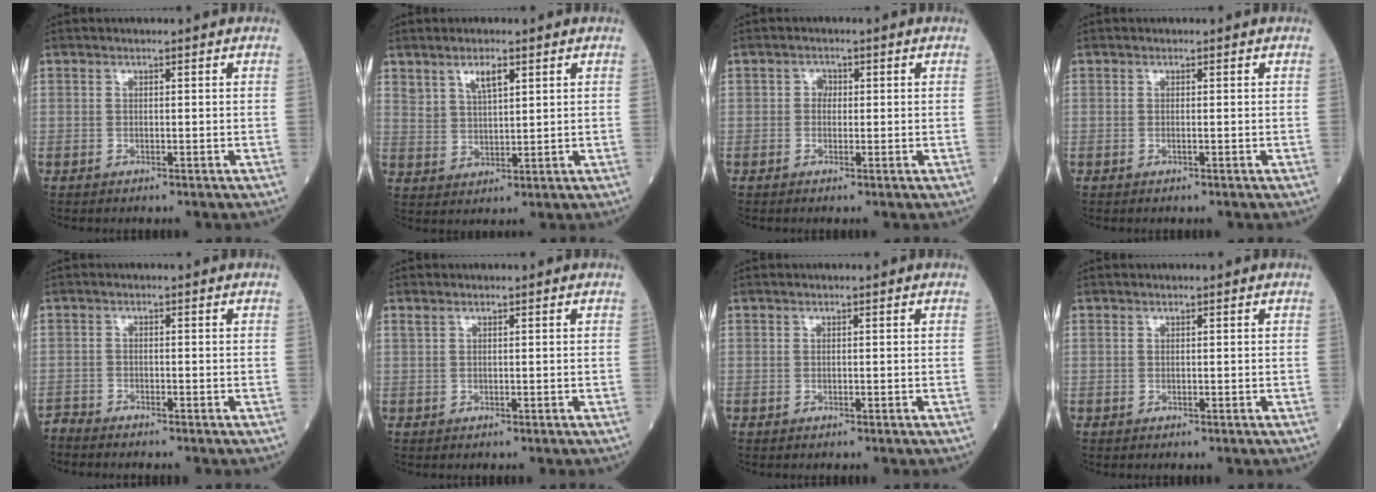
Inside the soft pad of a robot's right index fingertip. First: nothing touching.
{"total": 4.4, "force": [2.7, 1.5, 3.1], "torque": [-0.062, 0.002, 0.056]}
{"total": 1.4, "force": [0.2, 1.2, 0.8], "torque": [-0.007, 0.003, -0.001]}
{"total": 0.0}
{"total": 2.2, "force": [-2.1, -0.5, -0.2], "torque": [0.004, -0.009, -0.043]}
{"total": 0.5, "force": [0.4, 0.1, 0.3], "torque": [-0.016, 0.011, 0.012]}
{"total": 0.0}
{"total": 0.0}